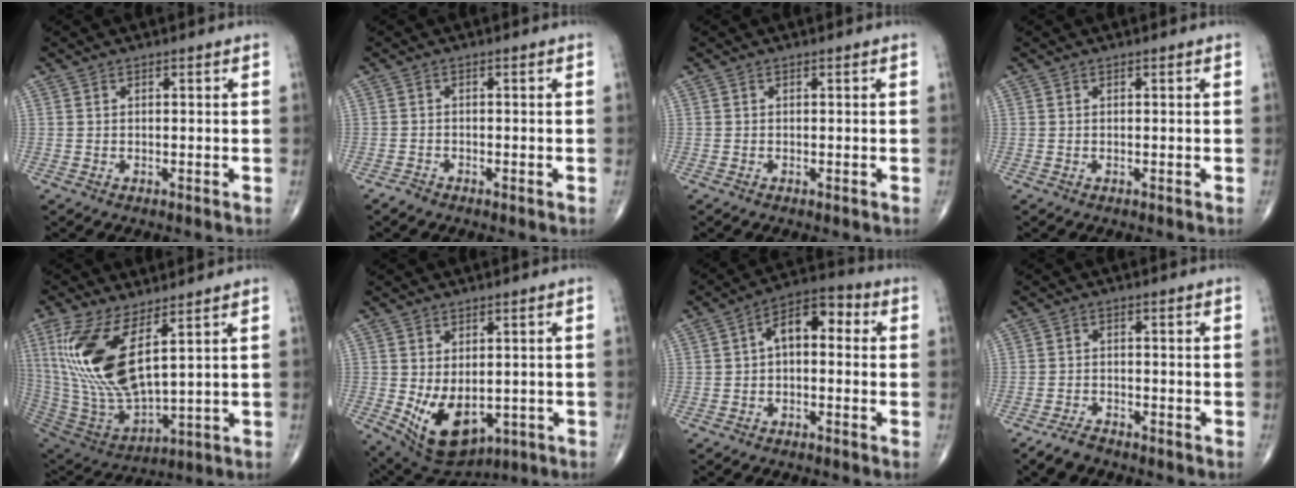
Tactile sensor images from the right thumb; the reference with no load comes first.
{"total": 1.0, "force": [-0.9, 0.4, 0.1], "torque": [-0.001, 0.000, -0.022]}
{"total": 0.0}
{"total": 0.0}
{"total": 18.6, "force": [6.9, 6.8, 15.8], "torque": [-0.340, -0.042, 0.152]}
{"total": 11.3, "force": [-2.2, 7.1, 8.5], "torque": [-0.123, -0.010, -0.008]}
{"total": 5.9, "force": [0.3, 3.3, 4.9], "torque": [-0.055, 0.027, -0.008]}
{"total": 3.5, "force": [-3.0, 1.4, 1.2], "torque": [-0.027, 0.011, -0.055]}